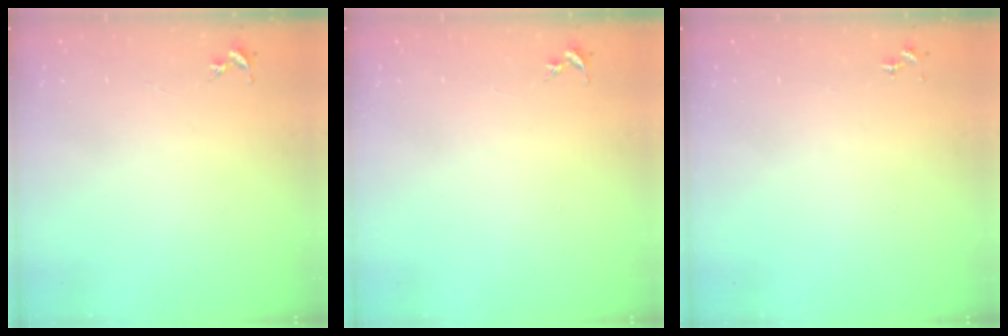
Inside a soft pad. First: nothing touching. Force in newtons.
{"total": 0.0}
{"total": 0.0}